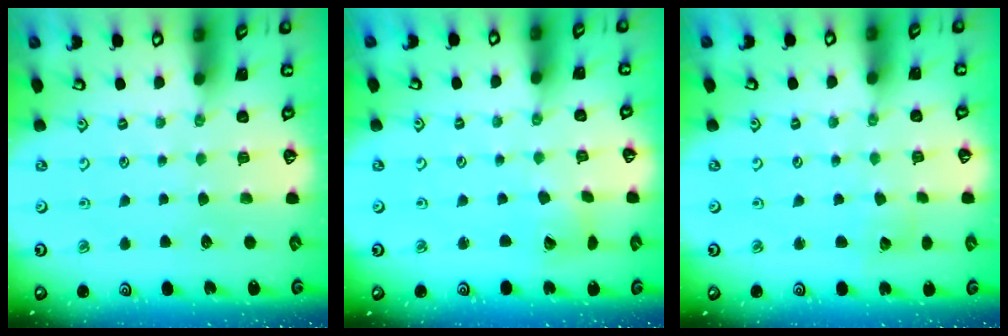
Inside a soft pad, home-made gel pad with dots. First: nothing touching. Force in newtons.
{"total": 4.5, "press": 4.4, "slide": 0.6}
{"total": 4.5, "press": 4.5, "slide": 0.4}